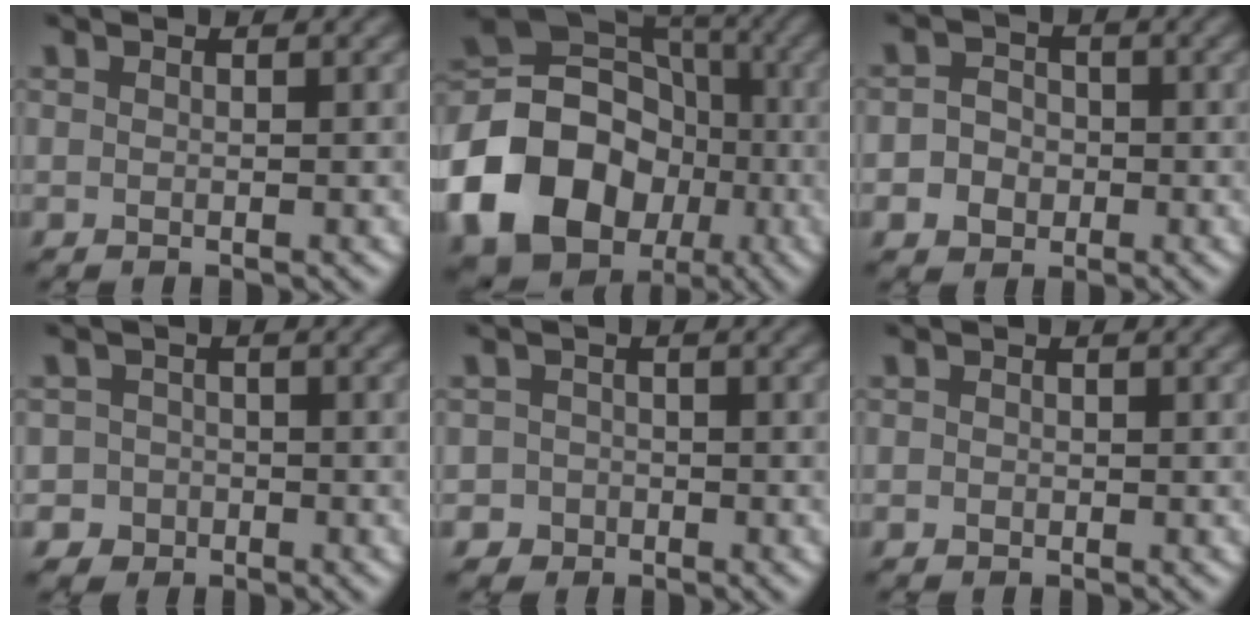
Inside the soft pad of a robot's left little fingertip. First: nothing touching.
{"total": 19.7, "force": [-6.8, 16.5, 8.3], "torque": [-0.170, -0.019, -0.142]}
{"total": 3.3, "force": [-0.8, 3.0, 1.2], "torque": [0.004, 0.007, -0.029]}
{"total": 2.9, "force": [-1.2, 2.6, 0.0], "torque": [0.031, 0.003, -0.026]}
{"total": 2.1, "force": [-1.0, 1.8, -0.1], "torque": [0.027, 0.006, -0.020]}
{"total": 0.5, "force": [-0.2, 0.5, 0.2], "torque": [-0.001, -0.003, -0.003]}